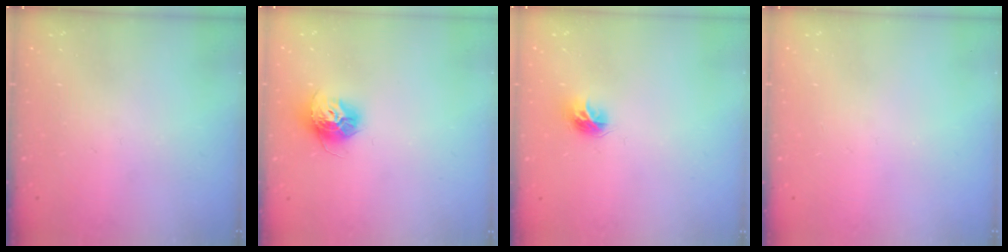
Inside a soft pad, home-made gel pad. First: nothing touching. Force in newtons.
{"total": 12.0, "press": 11.9, "slide": 1.1}
{"total": 7.5, "press": 7.5, "slide": 0.4}
{"total": 0.0}